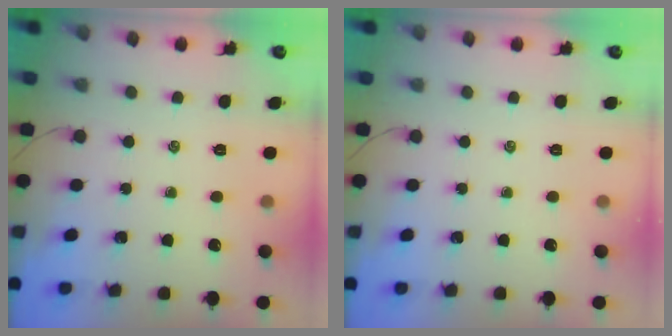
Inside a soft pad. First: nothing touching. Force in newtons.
{"total": 0.0}